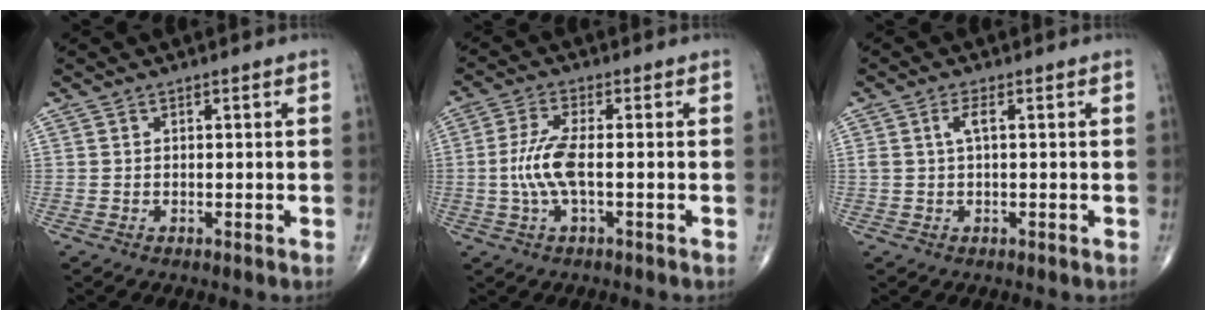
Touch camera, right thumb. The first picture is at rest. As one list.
[{"total": 6.5, "force": [-0.8, 1.7, 6.2], "torque": [-0.155, 0.008, -0.022]}, {"total": 2.2, "force": [0.5, 0.6, 2.1], "torque": [-0.050, 0.008, 0.012]}]